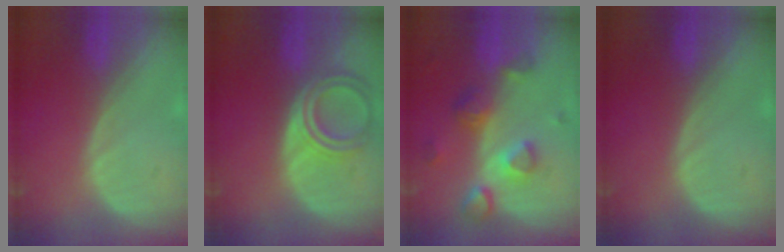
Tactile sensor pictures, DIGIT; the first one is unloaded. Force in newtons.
{"total": 6.7, "press": 6.1, "slide": 2.8}
{"total": 7.7, "press": 6.9, "slide": 3.5}
{"total": 0.0}